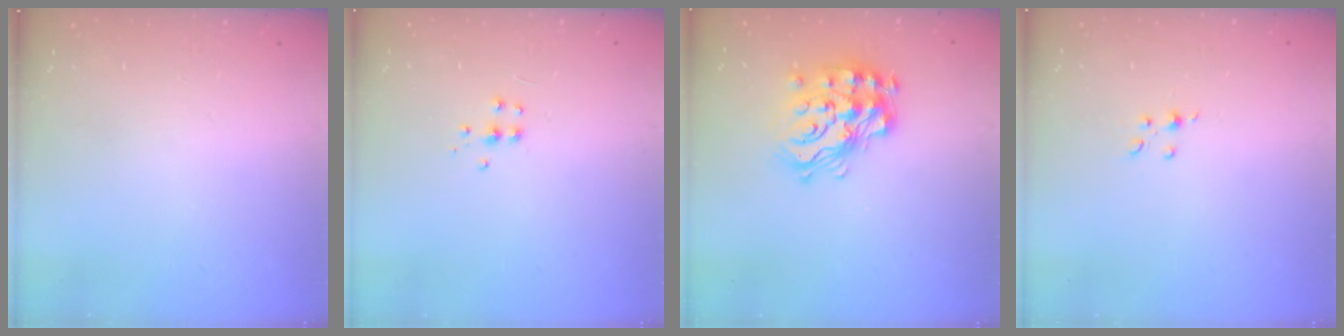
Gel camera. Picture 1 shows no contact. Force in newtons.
{"total": 4.0, "press": 3.9, "slide": 0.5}
{"total": 17.7, "press": 17.7, "slide": 1.2}
{"total": 3.3, "press": 3.1, "slide": 1.1}